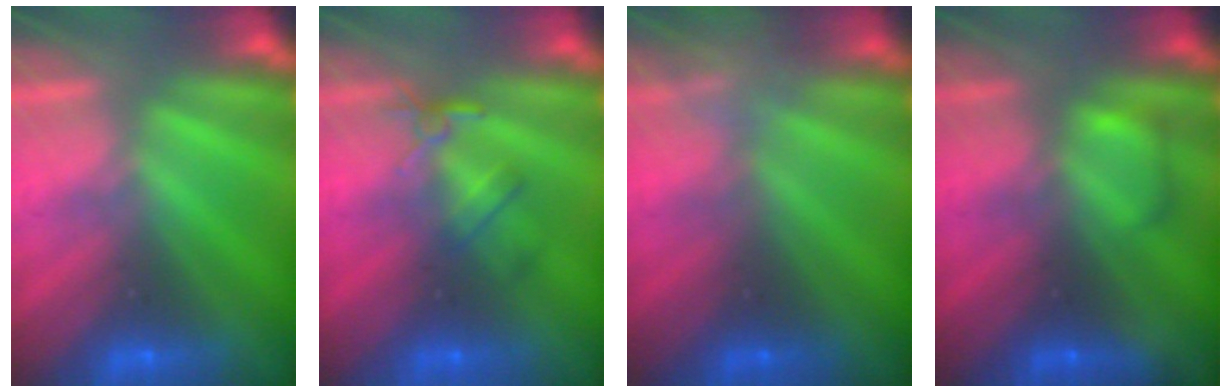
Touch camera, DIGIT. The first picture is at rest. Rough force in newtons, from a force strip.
{"total": 2.4}
{"total": 2.3}
{"total": 2.3}